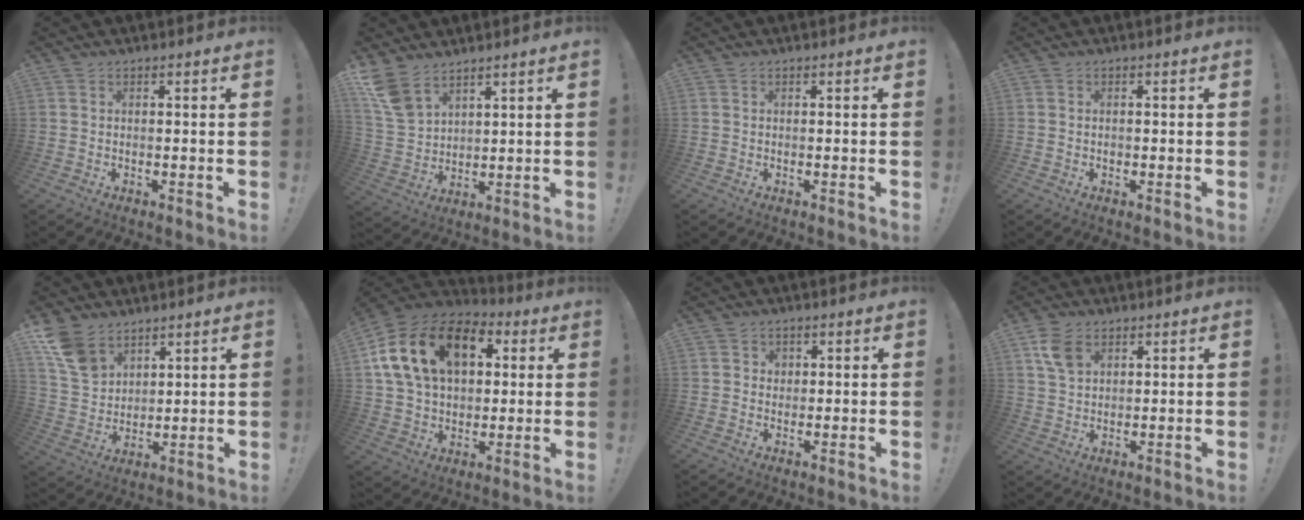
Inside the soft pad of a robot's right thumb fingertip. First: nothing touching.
{"total": 9.9, "force": [7.2, 5.1, 4.4], "torque": [-0.098, -0.032, 0.149]}
{"total": 0.0}
{"total": 0.7, "force": [-0.4, 0.5, 0.1], "torque": [-0.004, 0.003, -0.008]}
{"total": 11.5, "force": [7.9, 7.0, 4.6], "torque": [-0.095, -0.041, 0.162]}
{"total": 21.0, "force": [7.1, 13.9, 14.0], "torque": [-0.248, -0.009, 0.129]}
{"total": 1.8, "force": [0.6, 1.6, 0.3], "torque": [-0.001, -0.002, 0.009]}
{"total": 6.9, "force": [3.5, 4.5, 3.9], "torque": [-0.063, -0.007, 0.069]}